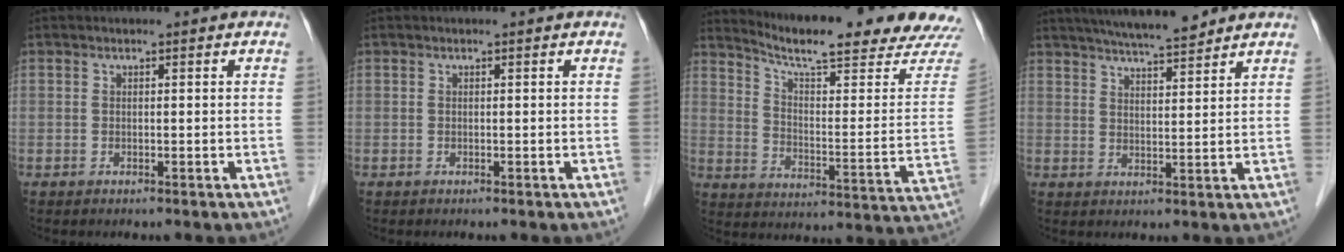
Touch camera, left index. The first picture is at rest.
{"total": 0.0}
{"total": 21.8, "force": [19.9, -0.4, 8.8], "torque": [-0.145, -0.080, 0.264]}
{"total": 10.0, "force": [8.8, 0.8, 4.8], "torque": [-0.076, 0.015, 0.133]}